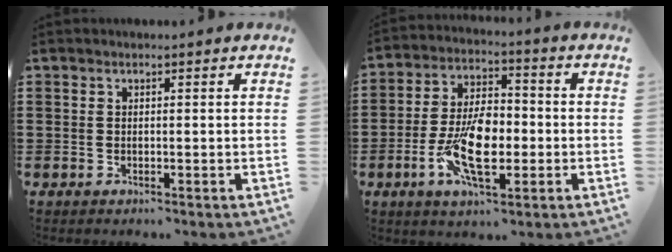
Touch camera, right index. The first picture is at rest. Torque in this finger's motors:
{"motor_torque": [1.74, 0.40, 0.46, 0.21]}